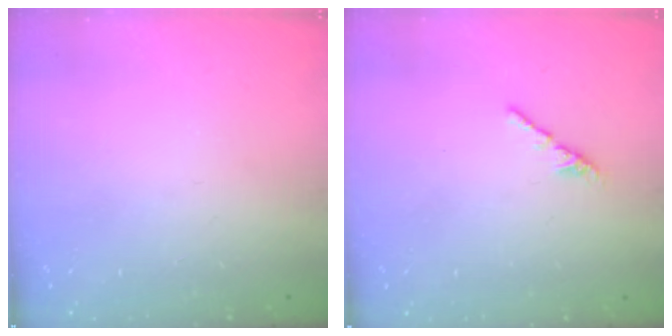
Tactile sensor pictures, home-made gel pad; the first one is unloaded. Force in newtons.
{"total": 2.4, "press": 2.3, "slide": 0.8}